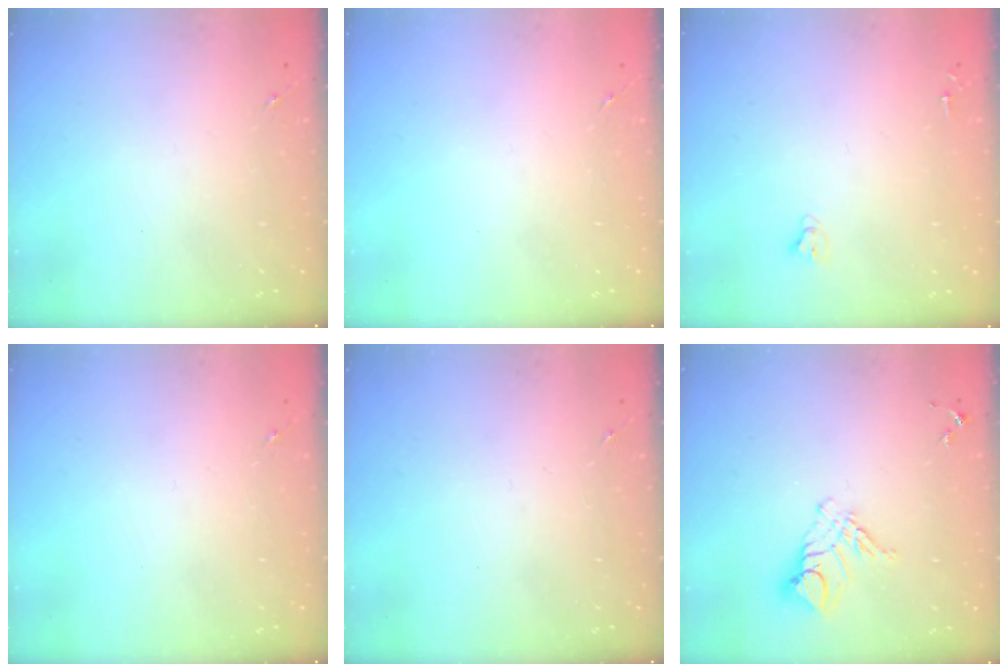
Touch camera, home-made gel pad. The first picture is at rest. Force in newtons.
{"total": 0.0}
{"total": 2.7, "press": 2.7, "slide": 0.2}
{"total": 0.0}
{"total": 0.0}
{"total": 9.9, "press": 9.8, "slide": 1.1}